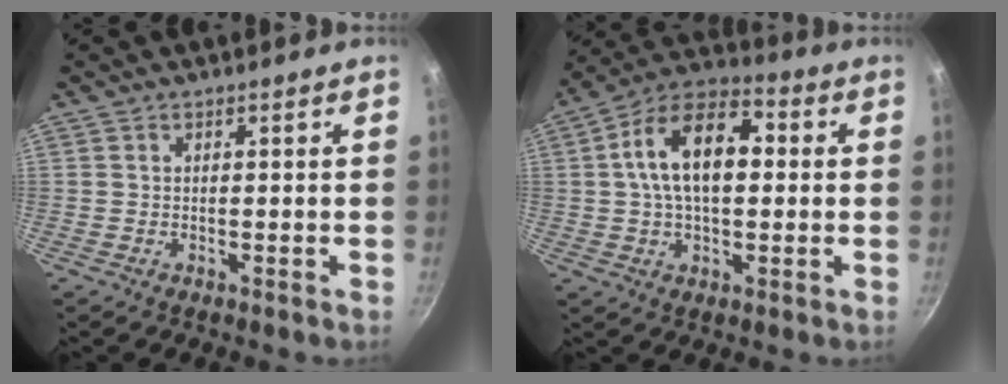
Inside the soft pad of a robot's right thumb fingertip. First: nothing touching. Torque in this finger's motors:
{"motor_torque": [0.87, 3.50, 1.47, -0.10, 0.13]}